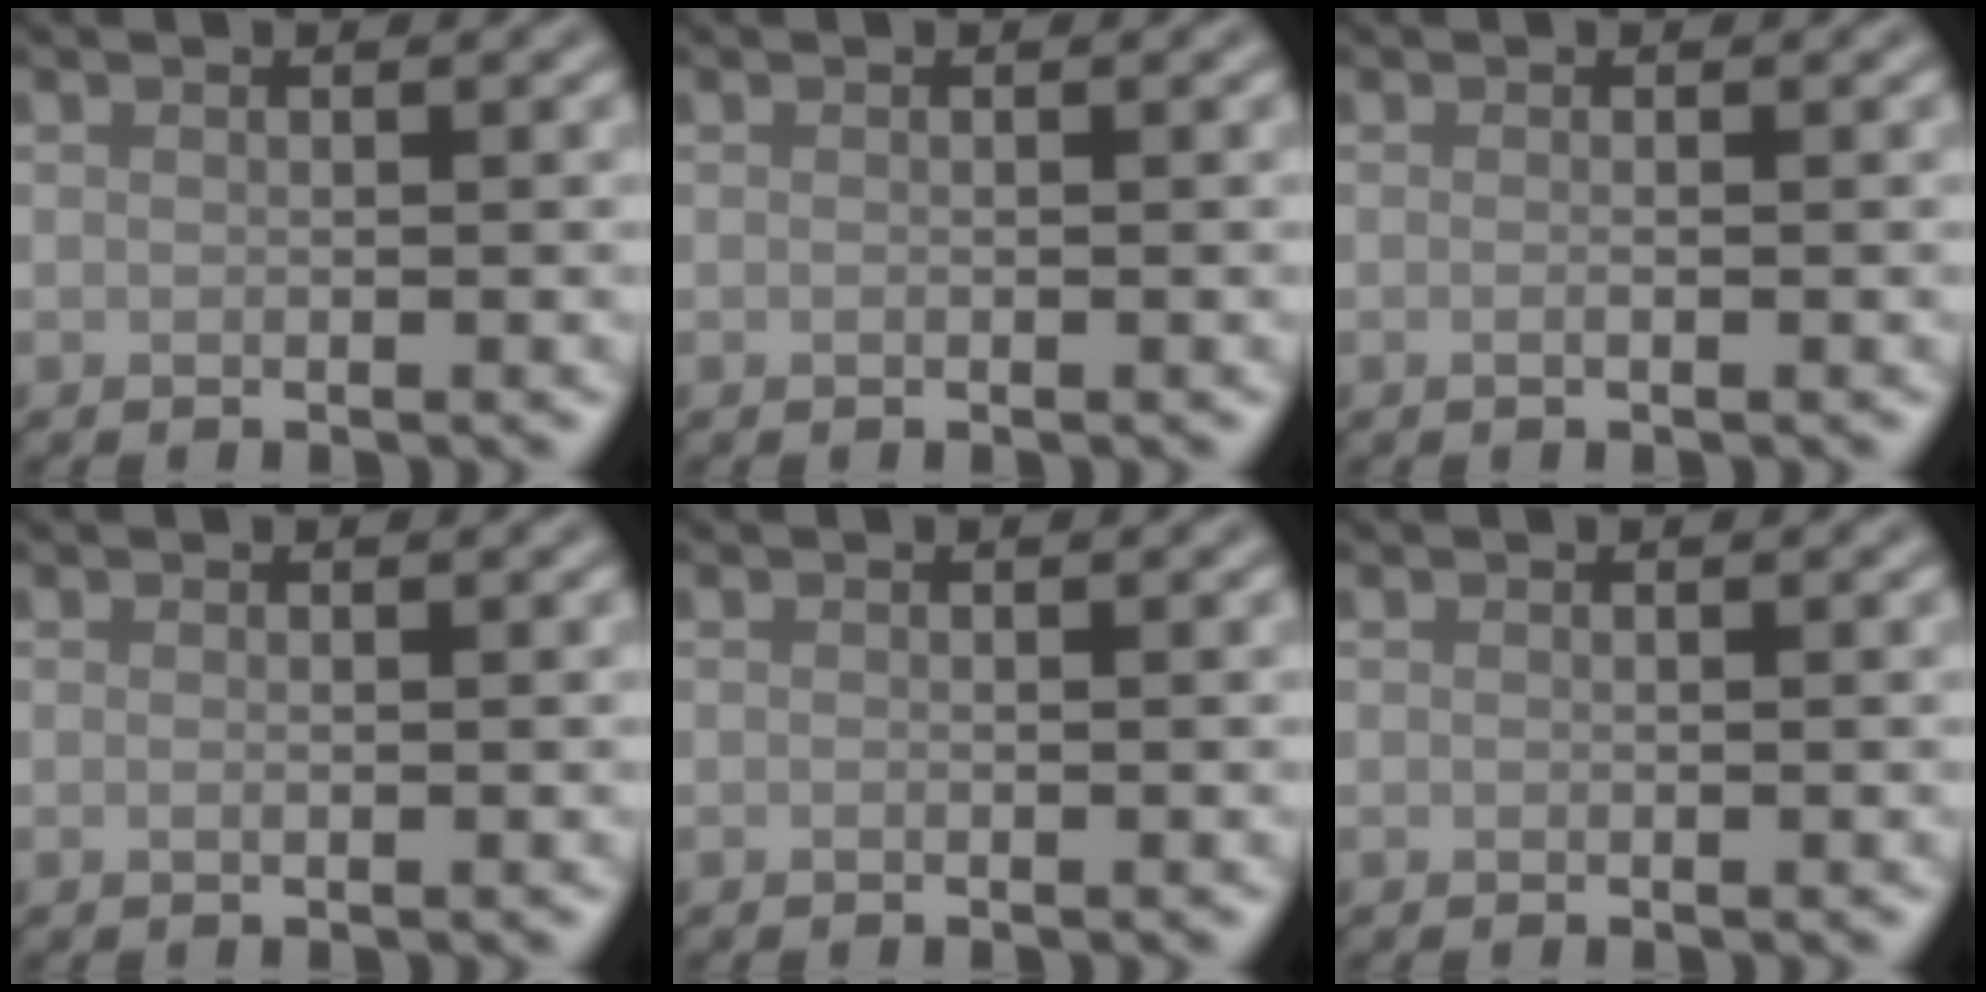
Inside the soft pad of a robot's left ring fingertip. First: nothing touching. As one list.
[{"total": 0.0}, {"total": 0.5, "force": [-0.1, 0.1, 0.5], "torque": [-0.009, -0.003, -0.004]}, {"total": 0.0}, {"total": 0.0}, {"total": 0.0}]